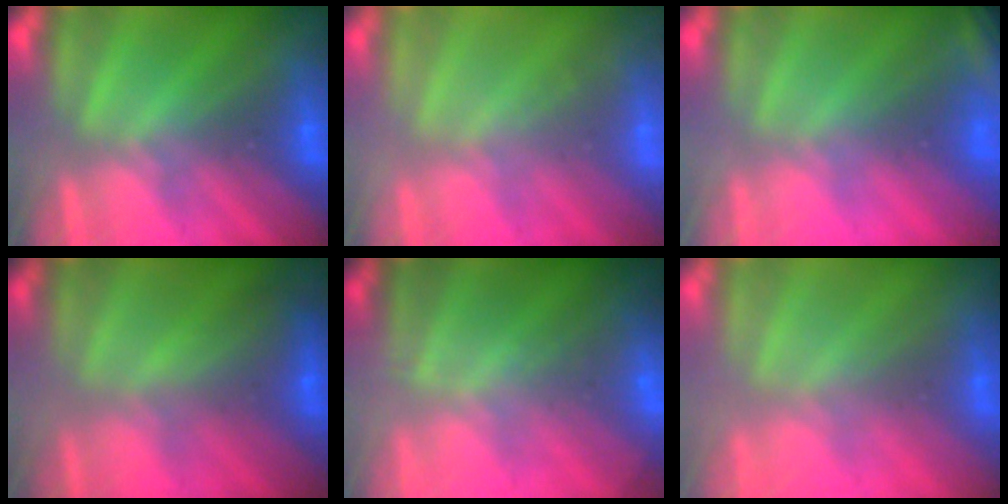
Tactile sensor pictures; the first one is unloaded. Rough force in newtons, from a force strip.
{"total": 1.8}
{"total": 2.3}
{"total": 3.1}
{"total": 8.7}
{"total": 2.7}